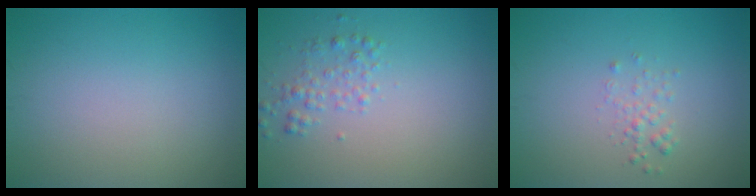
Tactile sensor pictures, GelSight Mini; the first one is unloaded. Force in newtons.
{"total": 1.6, "press": 1.6, "slide": 0.0}
{"total": 1.1, "press": 1.1, "slide": 0.1}